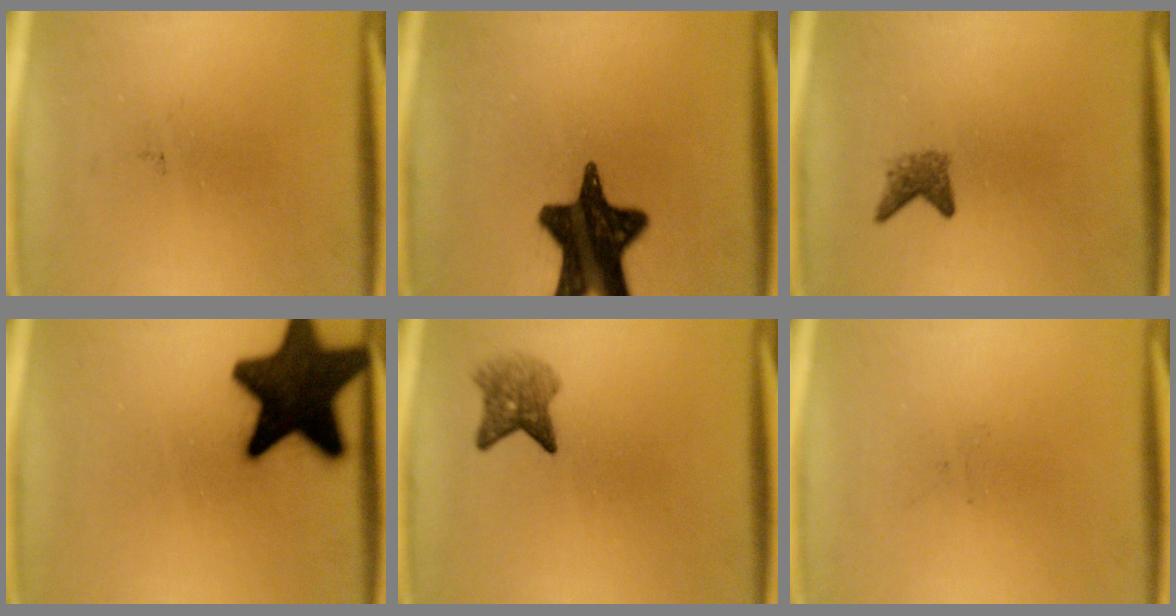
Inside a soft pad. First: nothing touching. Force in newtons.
{"total": 17.5}
{"total": 2.0}
{"total": 18.0}
{"total": 3.5}
{"total": 0.0}